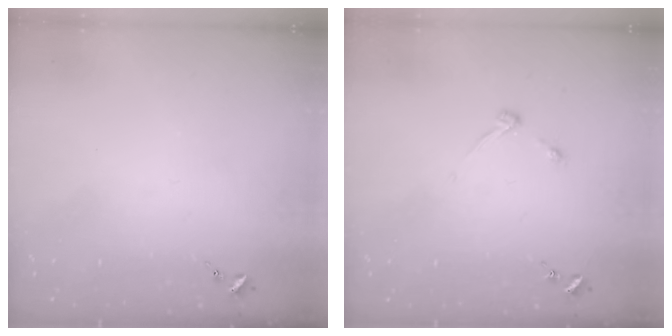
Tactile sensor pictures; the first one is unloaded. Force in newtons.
{"total": 3.9, "press": 3.8, "slide": 0.6}